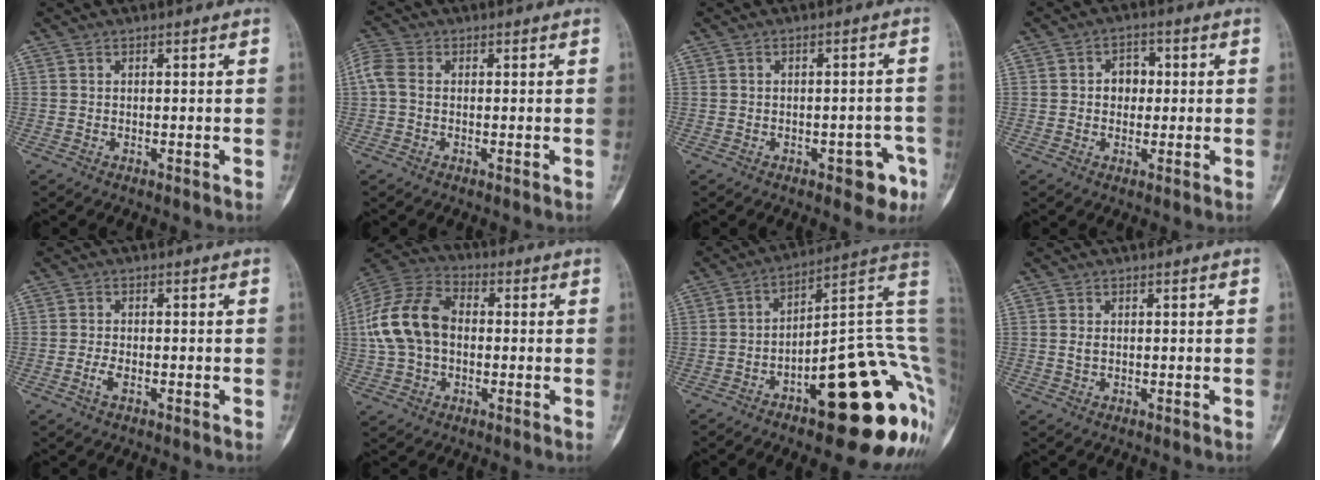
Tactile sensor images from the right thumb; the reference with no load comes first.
{"total": 4.2, "force": [0.2, 3.0, 3.0], "torque": [-0.080, 0.013, -0.004]}
{"total": 5.4, "force": [-2.8, 2.6, 3.8], "torque": [-0.024, 0.020, -0.030]}
{"total": 4.3, "force": [0.3, 3.4, 2.6], "torque": [-0.015, 0.010, -0.001]}
{"total": 2.2, "force": [-1.1, 0.9, 1.7], "torque": [-0.043, 0.006, -0.022]}
{"total": 15.0, "force": [0.1, 10.4, 10.8], "torque": [-0.212, 0.033, -0.005]}
{"total": 25.7, "force": [-6.7, 8.4, 23.3], "torque": [-0.231, 0.058, -0.081]}
{"total": 1.0, "force": [0.1, 0.6, 0.8], "torque": [-0.014, 0.001, 0.005]}